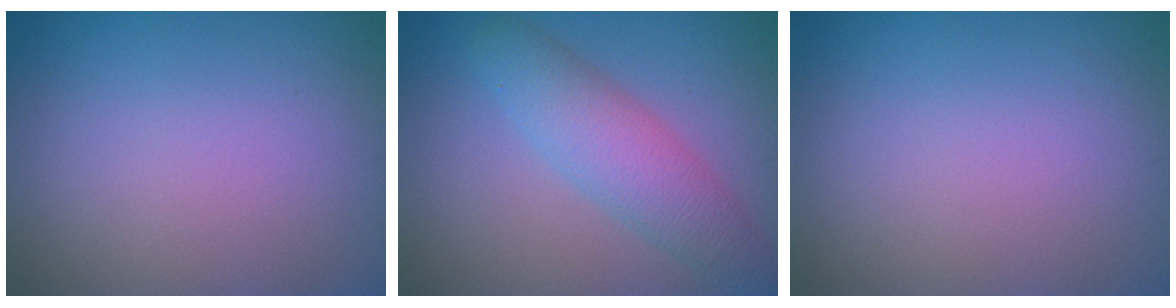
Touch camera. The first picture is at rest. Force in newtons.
{"total": 4.5, "press": 4.5, "slide": 0.2}
{"total": 0.0}